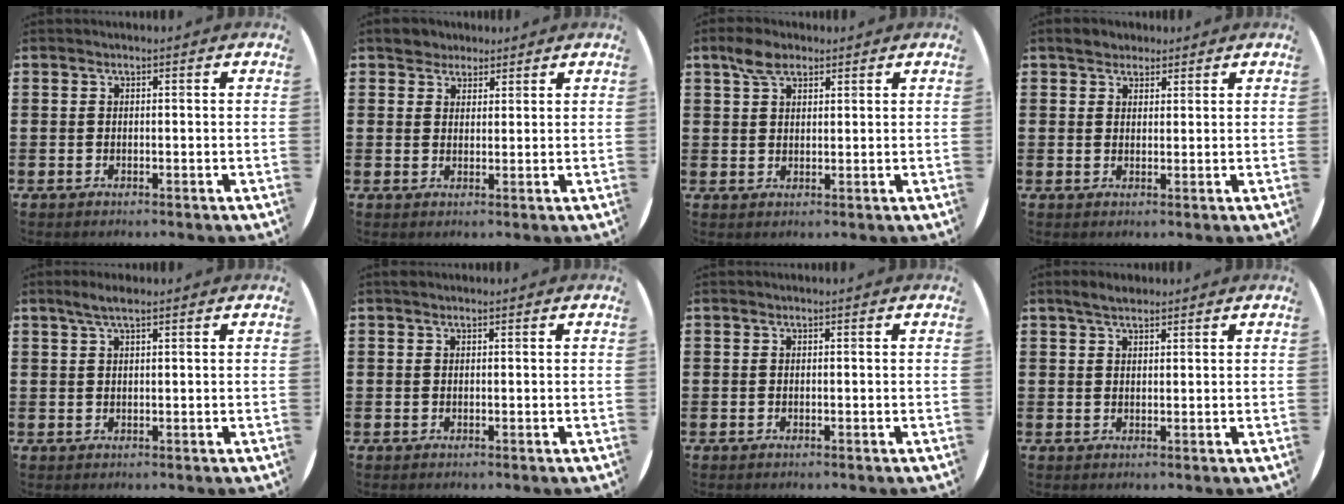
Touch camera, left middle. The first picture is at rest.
{"total": 3.0, "force": [2.6, 1.4, -0.1], "torque": [0.000, 0.001, 0.050]}
{"total": 4.0, "force": [2.8, 2.0, 1.9], "torque": [-0.036, 0.005, 0.051]}
{"total": 2.5, "force": [2.1, 1.2, 0.2], "torque": [0.000, 0.005, 0.040]}
{"total": 2.4, "force": [1.7, 0.3, 1.7], "torque": [-0.034, 0.005, 0.030]}
{"total": 0.0}
{"total": 0.0}
{"total": 2.5, "force": [2.1, 0.8, 1.1], "torque": [-0.016, 0.003, 0.037]}